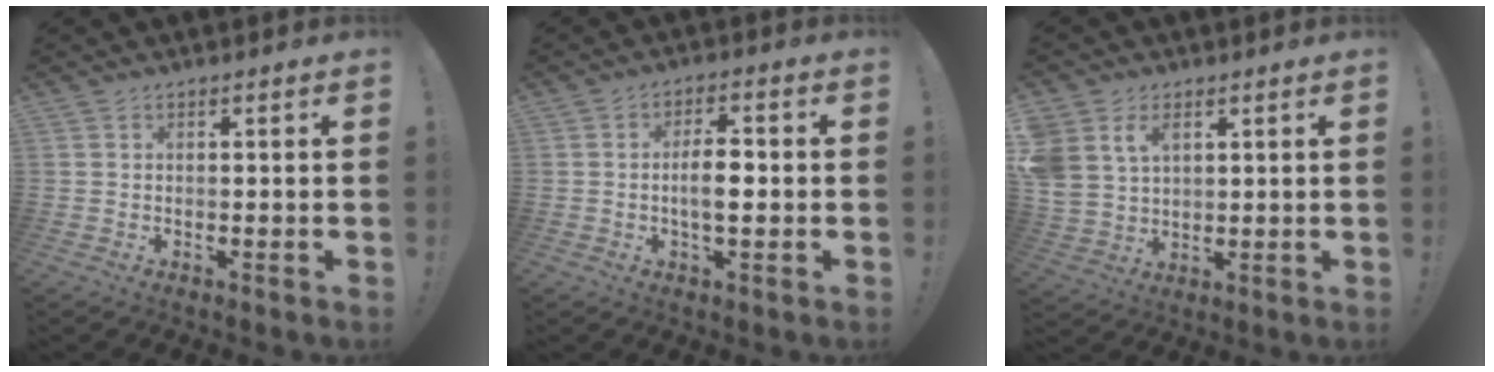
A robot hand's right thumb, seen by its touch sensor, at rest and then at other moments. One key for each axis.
{"total": 6.8, "fx": -1.0, "fy": 2.8, "fz": 6.1, "tx": -0.091, "ty": 0.001, "tz": -0.025}
{"total": 8.2, "fx": 3.8, "fy": 6.2, "fz": 3.8, "tx": -0.081, "ty": -0.018, "tz": 0.075}